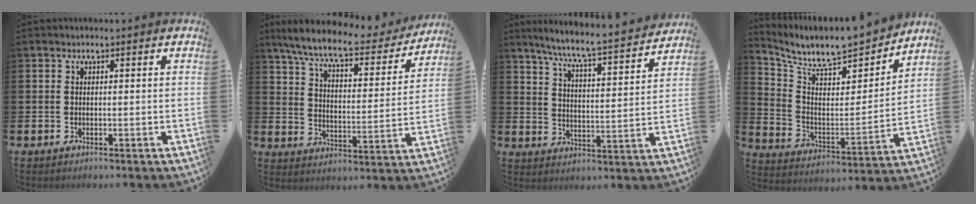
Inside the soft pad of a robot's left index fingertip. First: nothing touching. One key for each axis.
{"total": 8.8, "fx": 7.7, "fy": 1.4, "fz": 4.1, "tx": -0.108, "ty": -0.048, "tz": 0.127}
{"total": 7.3, "fx": 6.7, "fy": -0.1, "fz": 2.9, "tx": -0.086, "ty": -0.050, "tz": 0.112}
{"total": 8.7, "fx": 8.0, "fy": 1.8, "fz": 2.8, "tx": -0.091, "ty": -0.064, "tz": 0.135}